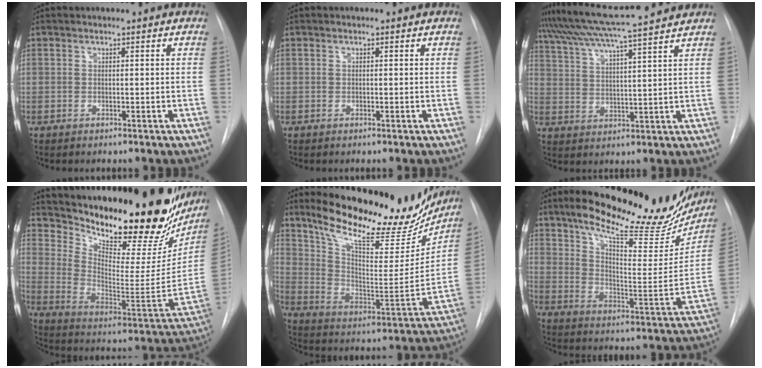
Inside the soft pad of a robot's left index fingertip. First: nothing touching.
{"total": 0.0}
{"total": 14.8, "force": [13.2, -1.3, 6.6], "torque": [-0.124, 0.008, 0.198]}
{"total": 32.2, "force": [26.1, 8.7, 16.6], "torque": [-0.288, -0.070, 0.361]}
{"total": 25.2, "force": [20.3, 7.7, 12.8], "torque": [-0.194, -0.021, 0.298]}
{"total": 26.1, "force": [20.2, 7.8, 14.7], "torque": [-0.216, -0.013, 0.273]}